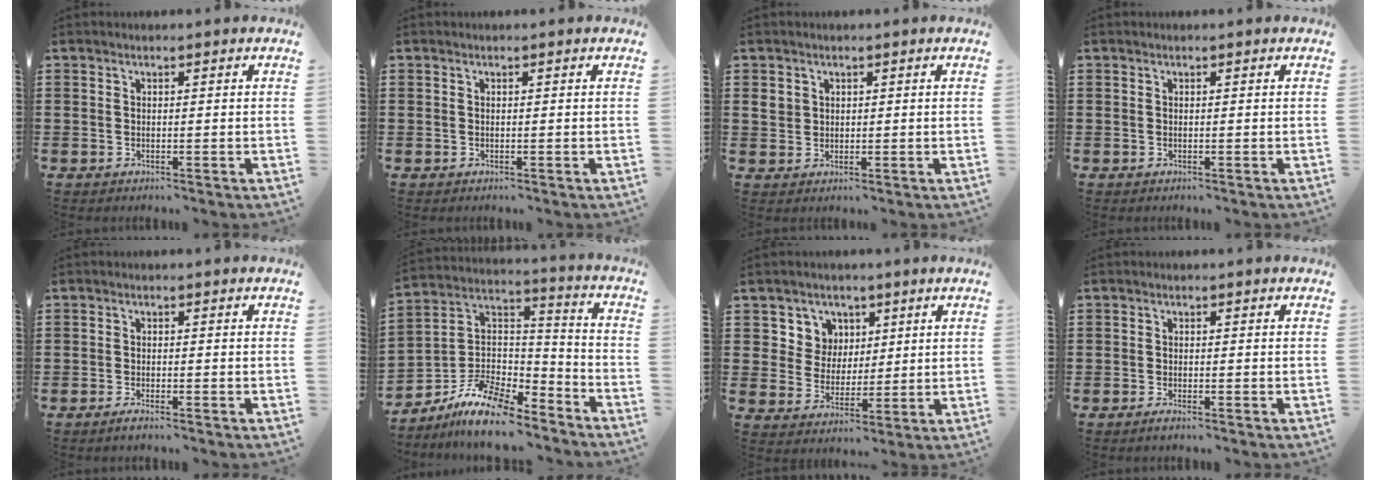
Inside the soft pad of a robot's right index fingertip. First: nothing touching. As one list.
[{"total": 0.0}, {"total": 2.2, "force": [0.8, 1.9, 0.7], "torque": [-0.020, 0.009, 0.016]}, {"total": 0.0}, {"total": 1.2, "force": [-1.1, 0.1, 0.5], "torque": [-0.011, -0.003, -0.019]}, {"total": 11.5, "force": [-8.5, 5.1, 5.8], "torque": [-0.132, 0.026, -0.166]}, {"total": 5.9, "force": [2.6, 5.3, 0.6], "torque": [-0.045, 0.012, 0.048]}, {"total": 0.9, "force": [-0.8, 0.1, 0.5], "torque": [-0.010, -0.005, -0.015]}]